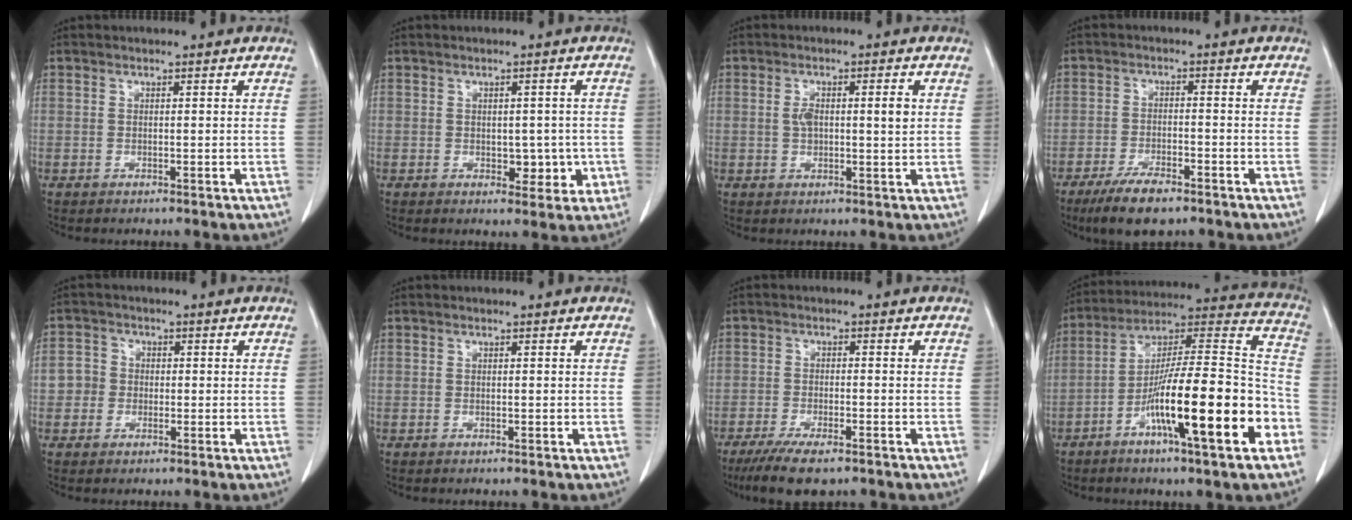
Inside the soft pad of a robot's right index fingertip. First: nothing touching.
{"total": 4.3, "force": [-0.7, 2.8, 3.2], "torque": [-0.028, 0.008, -0.001]}
{"total": 3.9, "force": [1.0, 1.4, 3.5], "torque": [-0.061, 0.002, 0.014]}
{"total": 7.3, "force": [-5.2, 1.9, 4.7], "torque": [-0.087, -0.011, -0.089]}
{"total": 3.1, "force": [-0.4, 3.0, 0.7], "torque": [-0.006, 0.013, -0.012]}
{"total": 0.0}
{"total": 8.4, "force": [-6.2, 1.9, 5.3], "torque": [-0.086, -0.018, -0.098]}
{"total": 21.5, "force": [-8.6, 2.1, 19.6], "torque": [-0.290, 0.000, -0.143]}